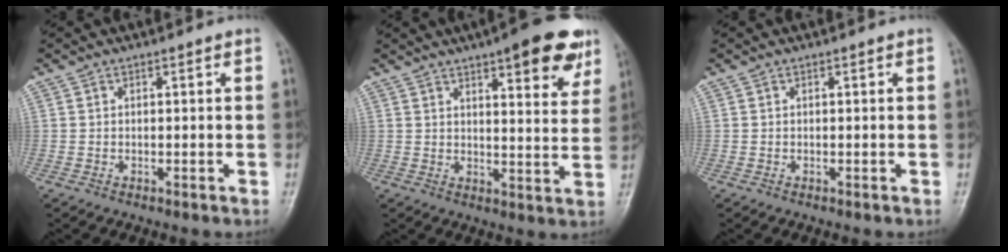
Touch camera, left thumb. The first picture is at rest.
{"total": 13.4, "force": [7.9, 4.0, 10.0], "torque": [-0.095, -0.033, 0.102]}
{"total": 0.0}